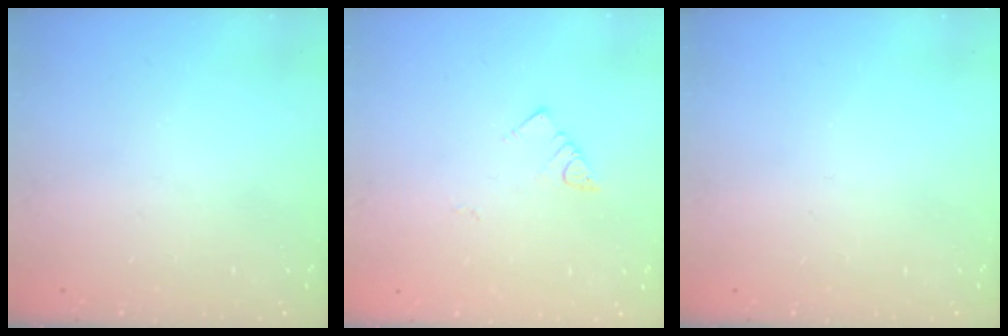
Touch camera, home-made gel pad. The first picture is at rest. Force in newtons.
{"total": 2.7, "press": 2.7, "slide": 0.3}
{"total": 0.0}